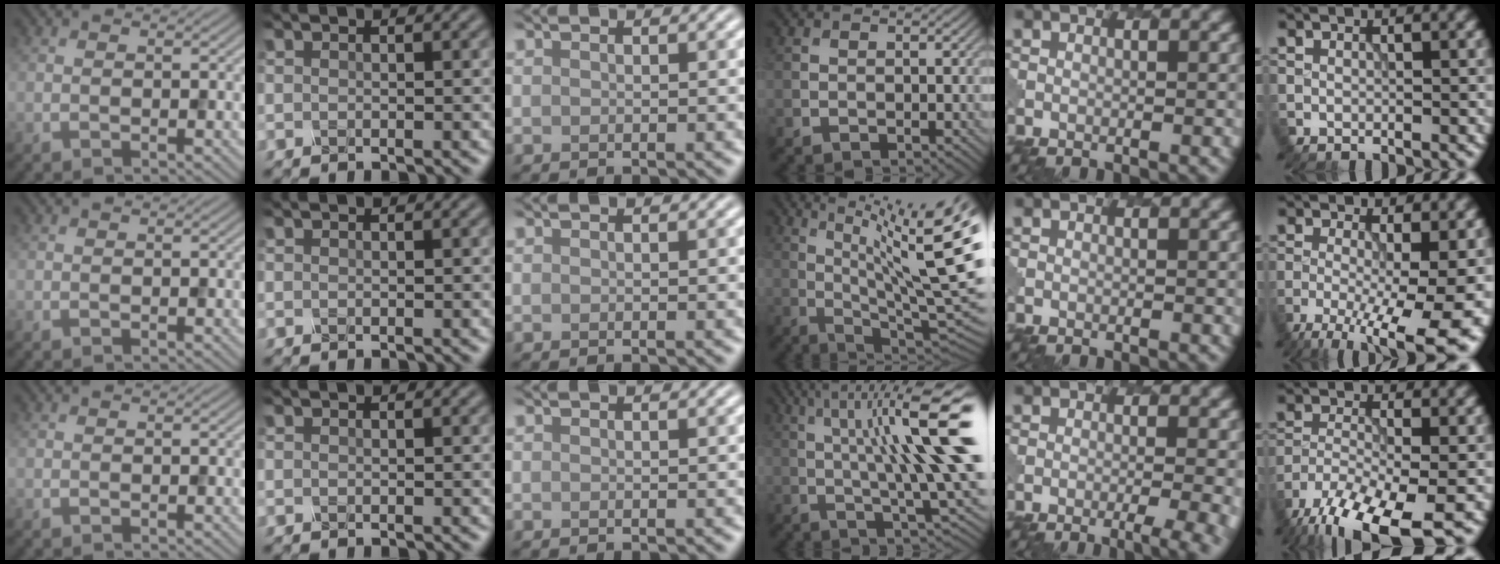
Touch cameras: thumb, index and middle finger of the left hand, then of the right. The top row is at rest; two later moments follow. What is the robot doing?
{"motion": "pour", "object": "mug"}